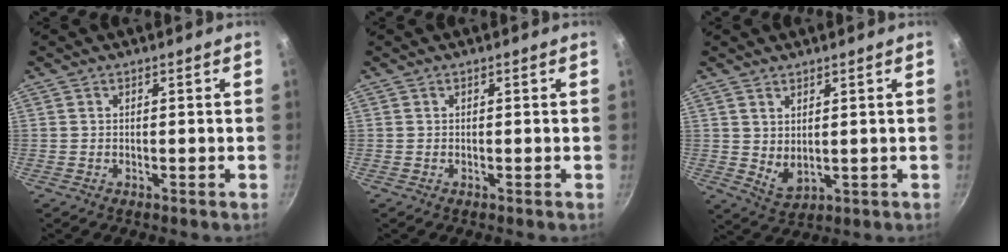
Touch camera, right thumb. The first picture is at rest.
{"total": 0.0}
{"total": 4.2, "force": [1.7, 2.3, 3.1], "torque": [-0.049, -0.024, 0.038]}